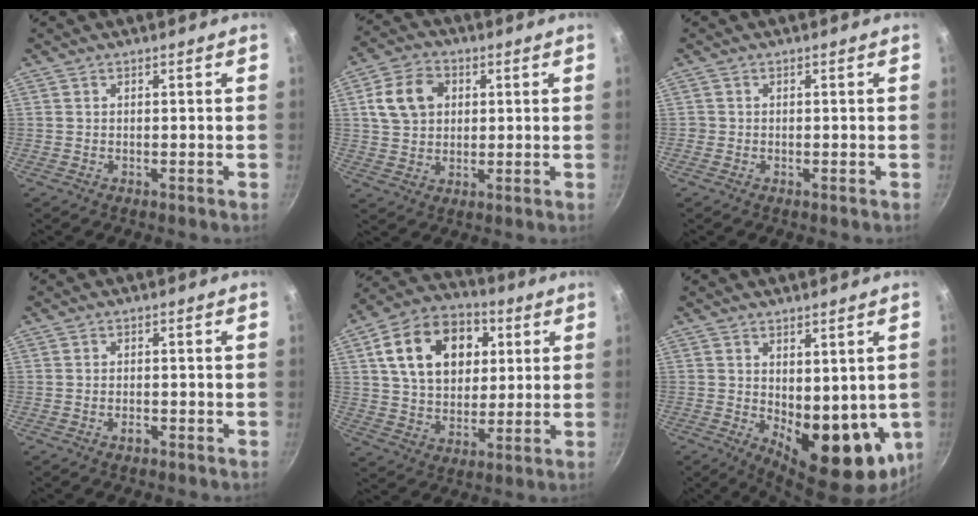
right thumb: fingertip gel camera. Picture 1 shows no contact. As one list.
[{"total": 10.0, "force": [2.5, 7.7, 5.7], "torque": [-0.089, 0.011, 0.039]}, {"total": 0.6, "force": [-0.2, 0.6, 0.0], "torque": [-0.001, 0.000, -0.003]}, {"total": 1.6, "force": [-0.9, 0.8, 1.0], "torque": [-0.018, 0.007, -0.016]}, {"total": 19.0, "force": [5.2, 13.6, 12.2], "torque": [-0.177, 0.011, 0.080]}, {"total": 14.0, "force": [0.0, 7.0, 12.1], "torque": [-0.138, -0.036, 0.016]}]